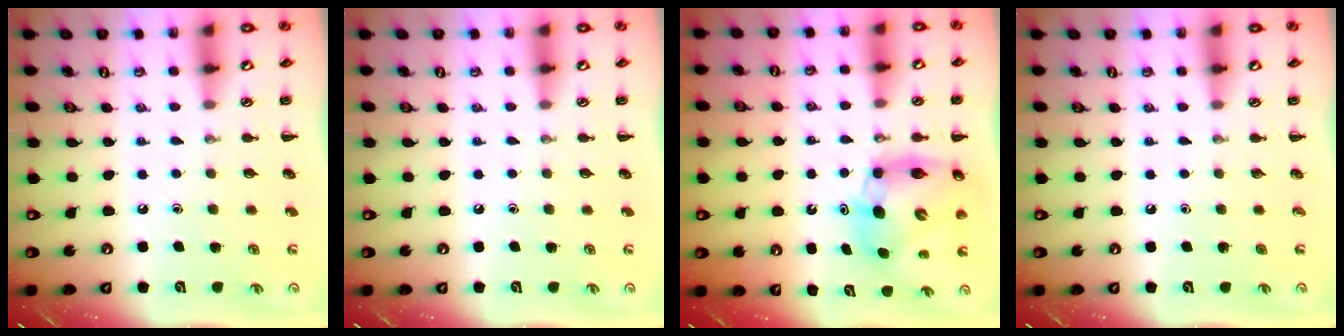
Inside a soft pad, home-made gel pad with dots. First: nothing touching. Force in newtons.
{"total": 0.0}
{"total": 9.0, "press": 8.6, "slide": 2.5}
{"total": 0.0}